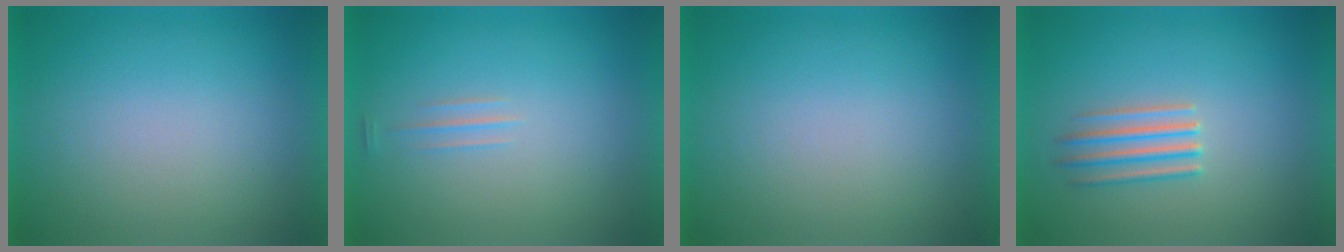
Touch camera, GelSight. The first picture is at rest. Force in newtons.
{"total": 1.3}
{"total": 1.1}
{"total": 2.7}